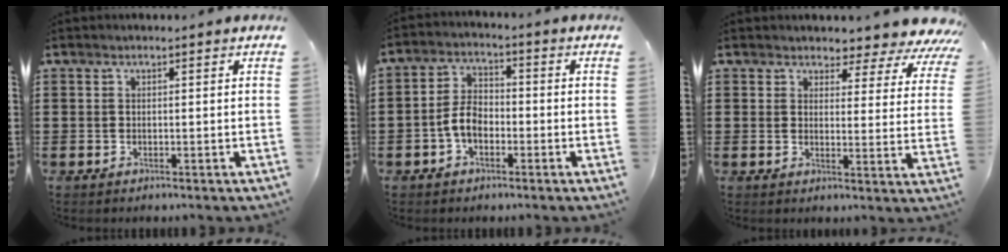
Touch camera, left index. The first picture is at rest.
{"total": 5.1, "force": [-1.8, 3.0, 3.6], "torque": [-0.086, 0.005, -0.041]}
{"total": 3.3, "force": [3.0, 1.0, 0.8], "torque": [-0.030, -0.021, 0.047]}